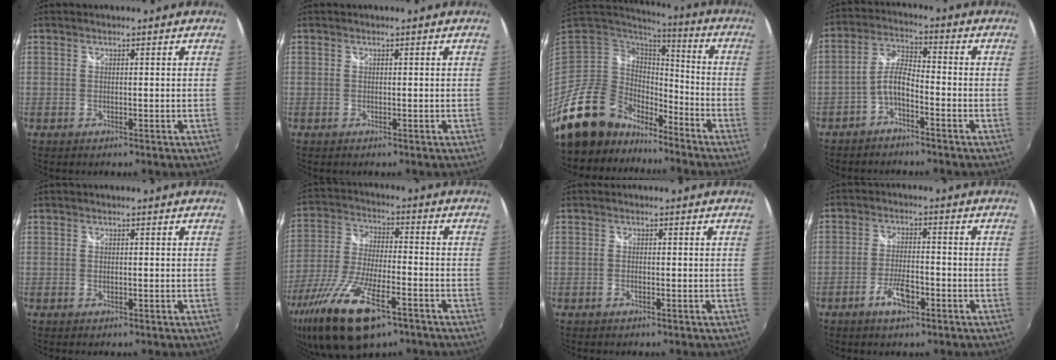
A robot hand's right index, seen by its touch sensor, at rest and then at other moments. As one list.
[{"total": 0.0}, {"total": 17.6, "force": [-13.4, 9.7, 6.1], "torque": [-0.145, 0.002, -0.236]}, {"total": 5.1, "force": [-3.0, 1.6, 3.8], "torque": [-0.092, 0.017, -0.060]}, {"total": 0.0}, {"total": 20.6, "force": [-11.9, 7.3, 15.1], "torque": [-0.314, -0.059, -0.218]}, {"total": 0.7, "force": [-0.3, 0.3, 0.6], "torque": [-0.014, 0.000, -0.007]}, {"total": 5.9, "force": [-3.1, 2.1, 4.5], "torque": [-0.096, -0.002, -0.055]}]